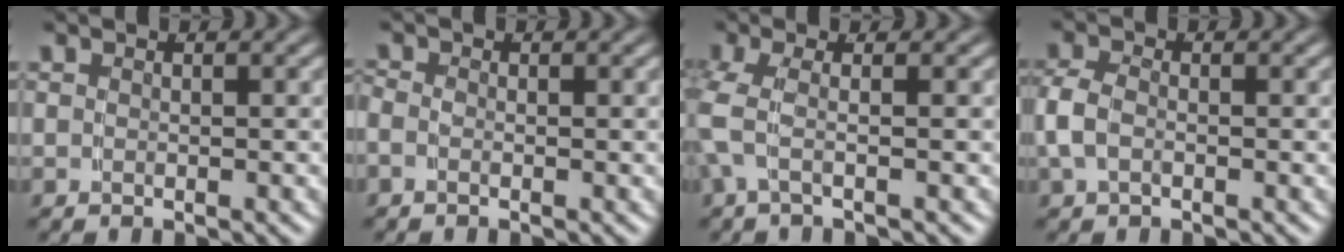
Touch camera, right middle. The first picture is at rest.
{"total": 0.9, "force": [-0.3, 0.5, 0.7], "torque": [-0.021, -0.006, -0.007]}
{"total": 2.8, "force": [0.4, 0.7, 2.7], "torque": [-0.058, 0.007, 0.003]}
{"total": 2.2, "force": [-0.4, 1.3, 1.7], "torque": [-0.049, -0.007, -0.002]}